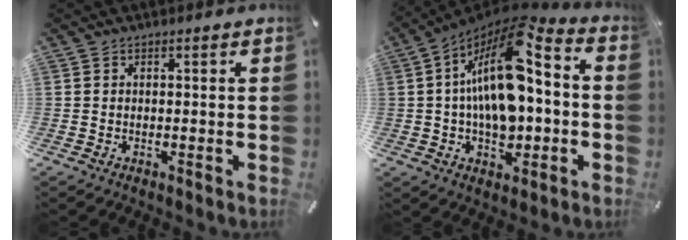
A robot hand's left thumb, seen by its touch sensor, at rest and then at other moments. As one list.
[{"total": 17.8, "force": [1.3, 10.2, 14.5], "torque": [-0.265, -0.015, 0.020]}]